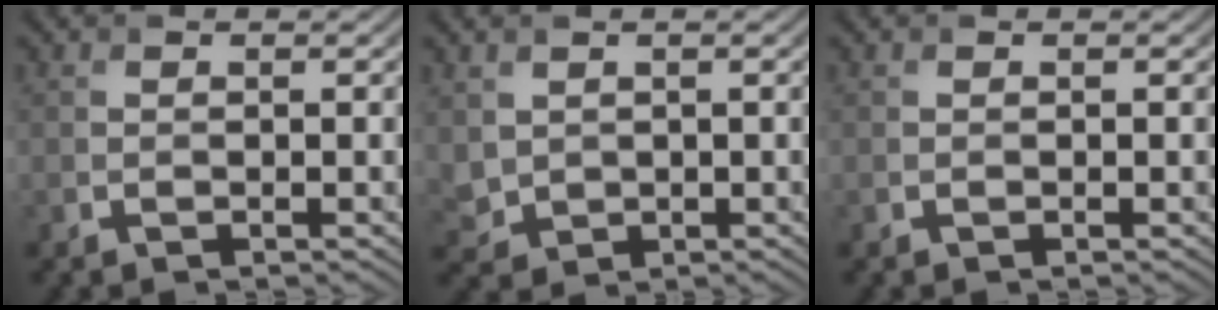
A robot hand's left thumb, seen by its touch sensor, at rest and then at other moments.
{"total": 2.7, "force": [1.2, 2.2, 1.2], "torque": [-0.045, -0.007, 0.029]}
{"total": 0.0}